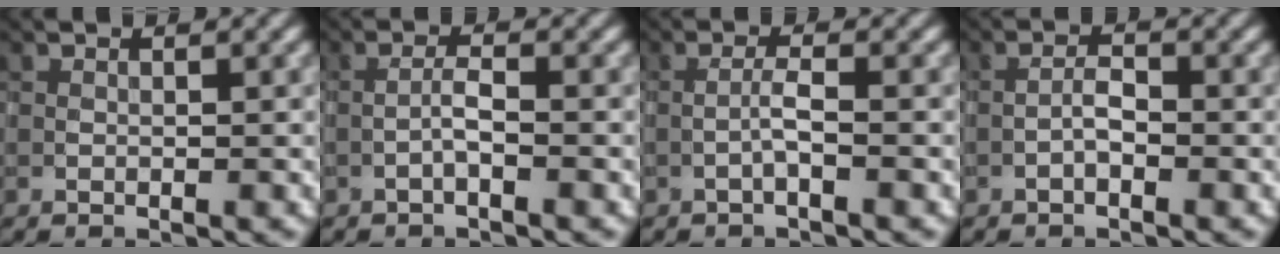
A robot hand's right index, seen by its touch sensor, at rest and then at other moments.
{"total": 1.5, "force": [-0.7, 0.1, 1.3], "torque": [-0.024, 0.007, -0.016]}
{"total": 1.5, "force": [-0.7, 0.0, 1.3], "torque": [-0.026, 0.007, -0.014]}
{"total": 1.4, "force": [-0.7, 0.4, 1.1], "torque": [-0.023, 0.006, -0.016]}